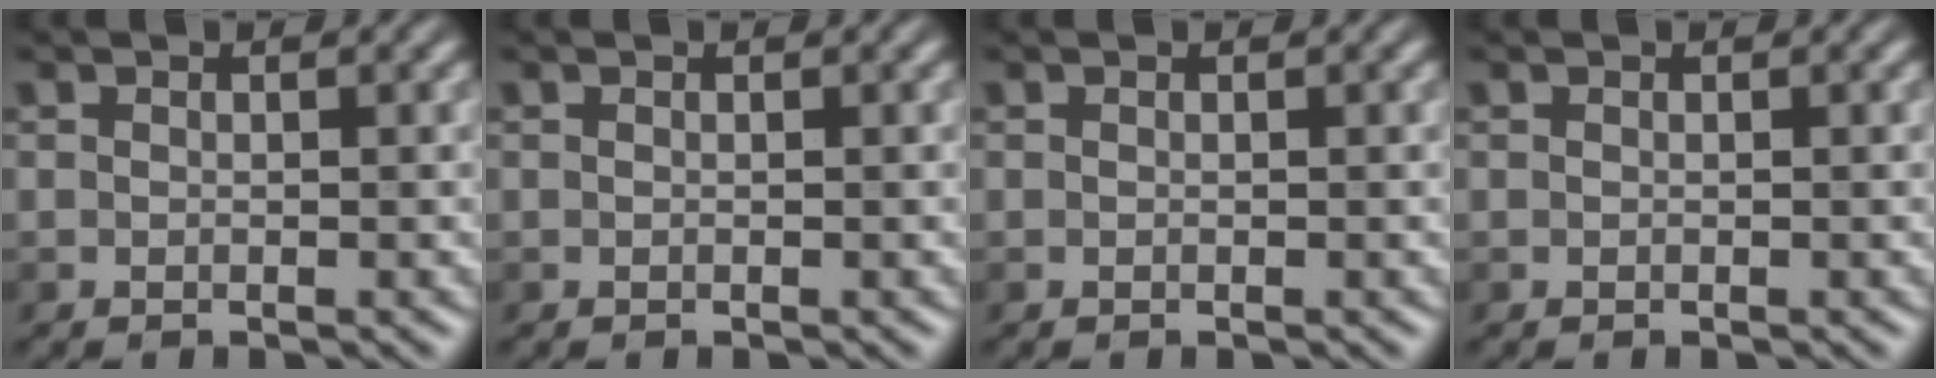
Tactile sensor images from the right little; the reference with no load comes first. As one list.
[{"total": 0.0}, {"total": 0.0}, {"total": 0.0}]